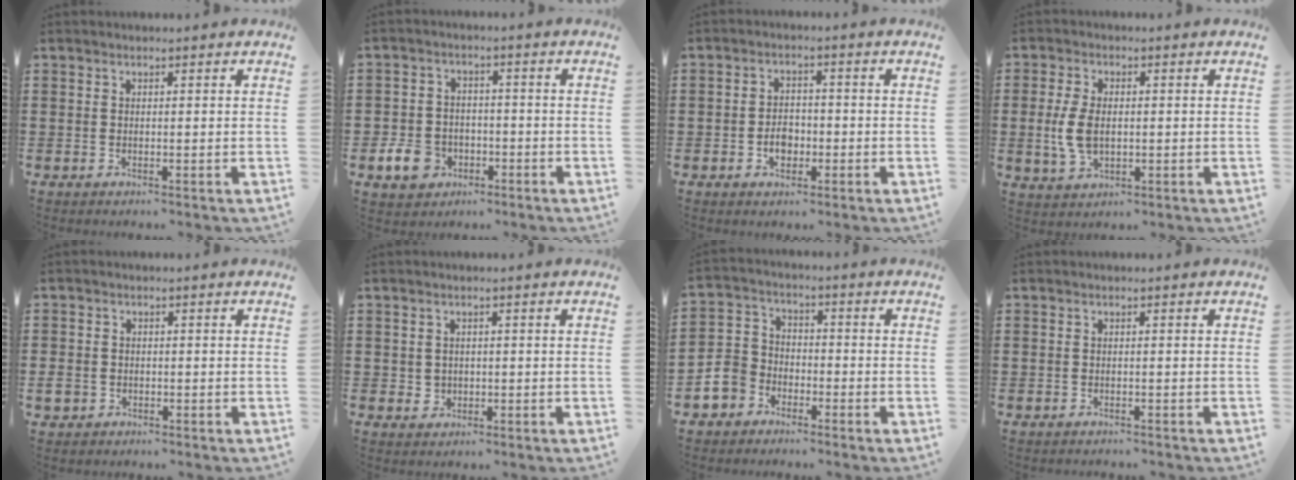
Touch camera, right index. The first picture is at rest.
{"total": 6.1, "force": [-2.7, 4.5, 3.0], "torque": [-0.085, 0.004, -0.057]}
{"total": 3.6, "force": [-1.3, 2.6, 2.1], "torque": [-0.035, 0.002, -0.026]}
{"total": 5.5, "force": [-0.2, 3.2, 4.5], "torque": [-0.116, -0.003, -0.011]}
{"total": 2.2, "force": [-1.1, 1.7, 0.7], "torque": [-0.025, -0.003, -0.025]}
{"total": 1.6, "force": [0.0, 1.5, 0.4], "torque": [-0.013, 0.006, -0.002]}
{"total": 5.8, "force": [-3.8, 4.2, 1.3], "torque": [-0.062, 0.008, -0.083]}
{"total": 0.5, "force": [-0.5, 0.1, 0.0], "torque": [-0.002, -0.001, -0.011]}